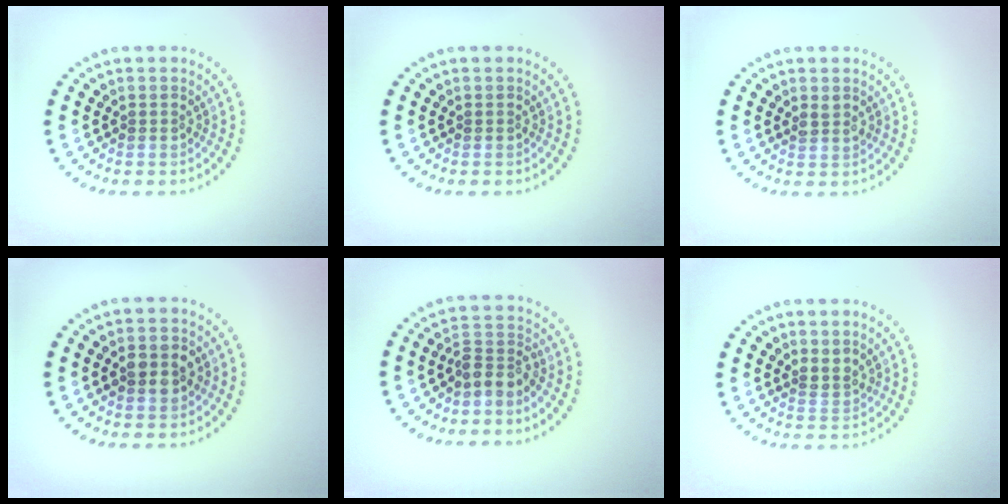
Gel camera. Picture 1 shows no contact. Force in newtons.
{"total": 0.0}
{"total": 0.9, "press": 0.7, "slide": 0.5}
{"total": 2.9, "press": 2.9, "slide": 0.2}
{"total": 2.6, "press": 1.9, "slide": 1.7}
{"total": 1.2, "press": 0.7, "slide": 0.9}